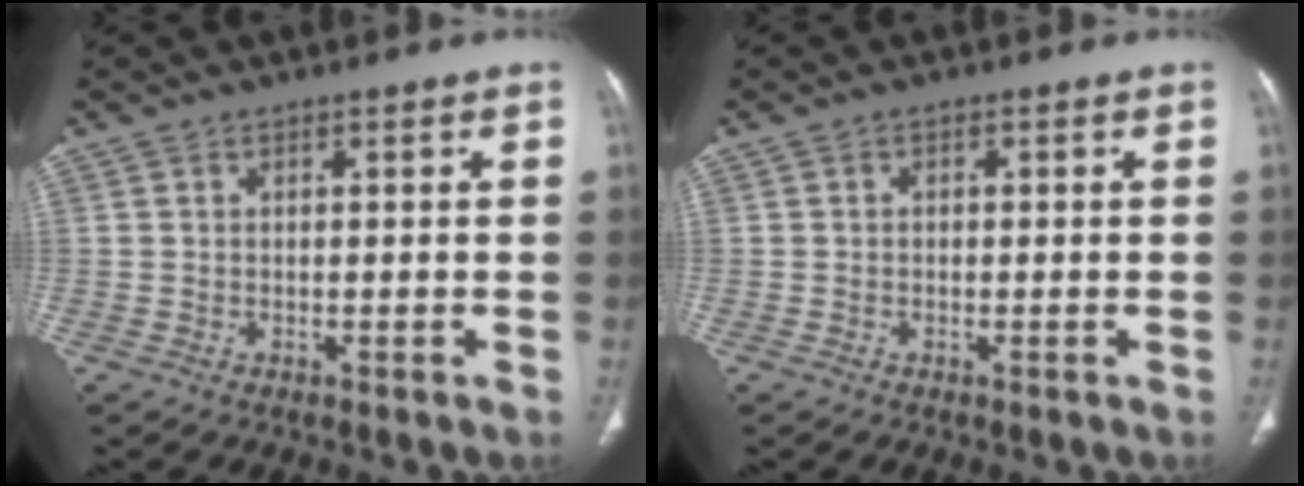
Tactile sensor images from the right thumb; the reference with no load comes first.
{"total": 0.6, "force": [-0.1, 0.5, 0.2], "torque": [0.000, 0.002, -0.005]}